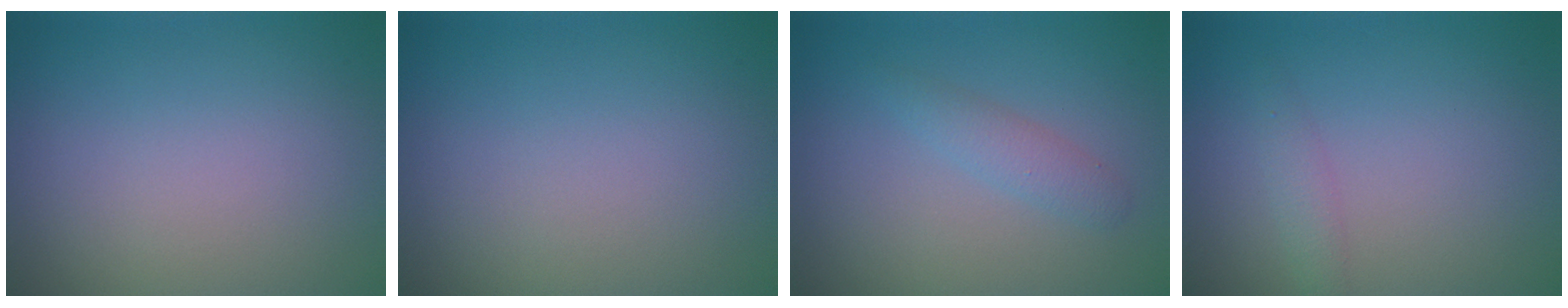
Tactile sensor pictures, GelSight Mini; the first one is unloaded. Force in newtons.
{"total": 0.0}
{"total": 1.6, "press": 1.6, "slide": 0.1}
{"total": 1.3, "press": 1.3, "slide": 0.0}